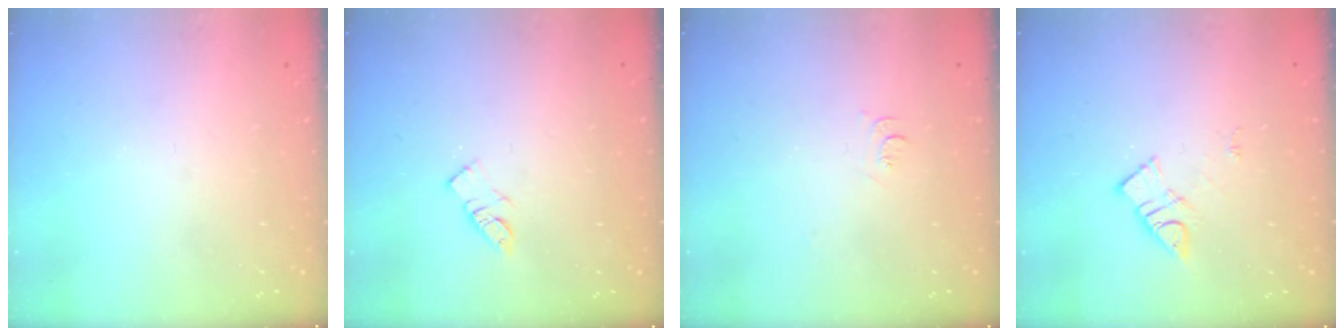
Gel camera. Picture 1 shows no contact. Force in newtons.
{"total": 6.1, "press": 6.1, "slide": 0.1}
{"total": 4.2, "press": 4.1, "slide": 0.7}
{"total": 7.2, "press": 7.2, "slide": 0.3}